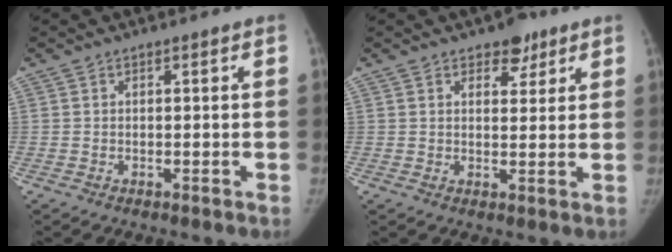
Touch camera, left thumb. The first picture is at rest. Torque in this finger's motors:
{"motor_torque": [-0.21, 0.02, 0.04, 0.06, 0.00]}